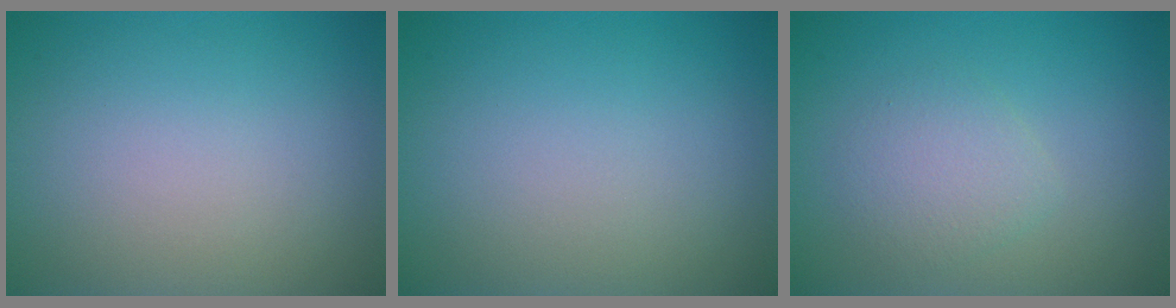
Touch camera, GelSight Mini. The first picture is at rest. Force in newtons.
{"total": 0.0}
{"total": 2.3, "press": 2.3, "slide": 0.1}